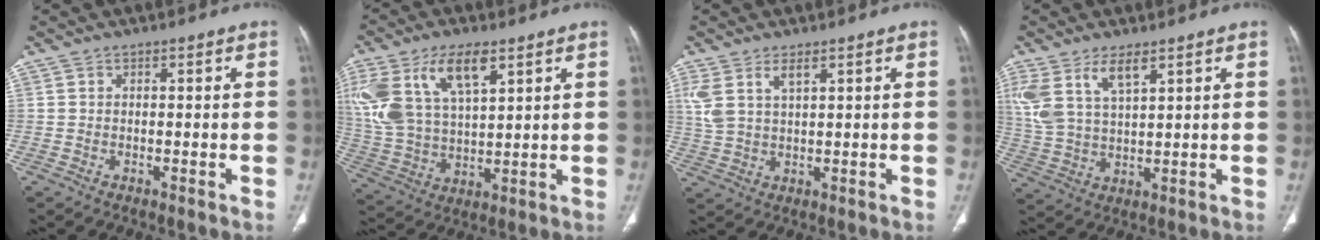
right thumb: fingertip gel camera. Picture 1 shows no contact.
{"total": 18.7, "force": [8.7, 9.3, 13.8], "torque": [-0.289, -0.013, 0.173]}
{"total": 6.0, "force": [3.1, 2.6, 4.4], "torque": [-0.102, -0.005, 0.072]}
{"total": 9.6, "force": [5.4, 4.0, 6.9], "torque": [-0.152, -0.013, 0.118]}